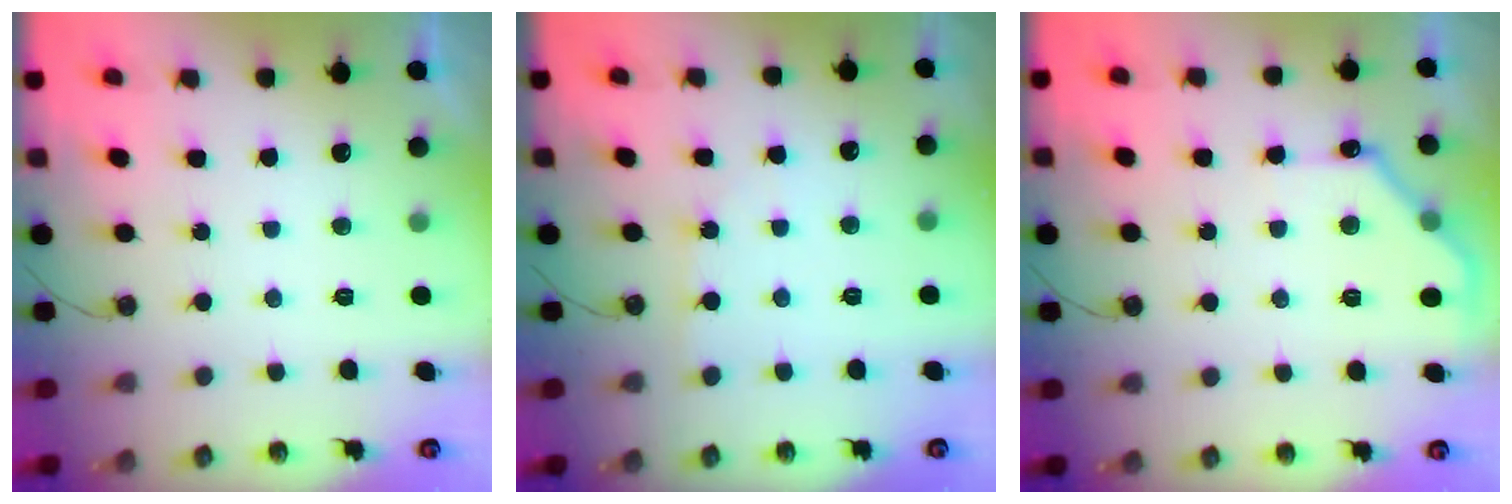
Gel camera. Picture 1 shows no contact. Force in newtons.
{"total": 2.7, "press": 2.7, "slide": 0.5}
{"total": 10.3, "press": 10.3, "slide": 0.4}